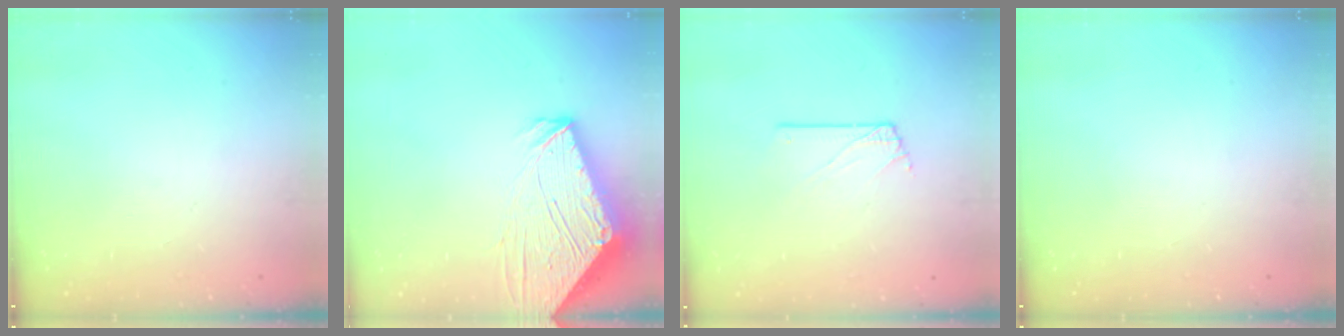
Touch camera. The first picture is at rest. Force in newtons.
{"total": 13.1, "press": 13.0, "slide": 1.8}
{"total": 1.6, "press": 1.6, "slide": 0.2}
{"total": 0.0}